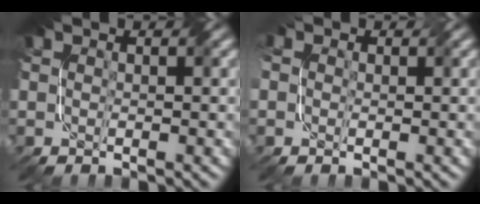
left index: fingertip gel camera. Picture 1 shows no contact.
{"total": 3.5, "force": [0.2, 3.1, 1.7], "torque": [-0.033, 0.009, -0.017]}